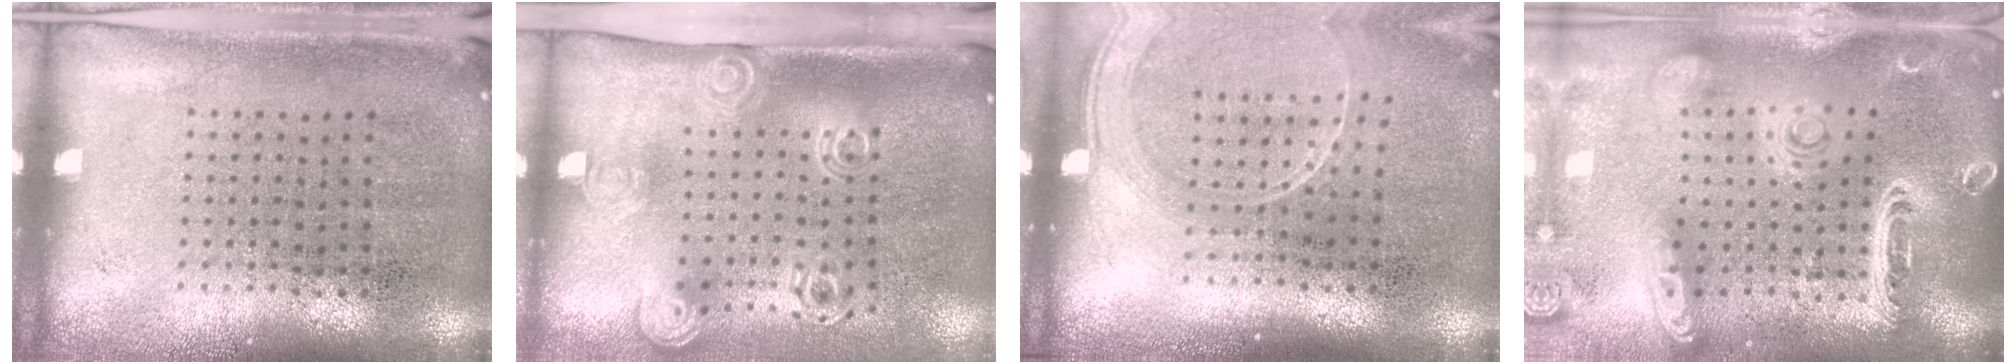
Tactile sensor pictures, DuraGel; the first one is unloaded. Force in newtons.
{"total": 2.1, "press": 1.4, "slide": 1.5}
{"total": 1.6, "press": 1.4, "slide": 0.8}
{"total": 3.1, "press": 2.6, "slide": 1.7}